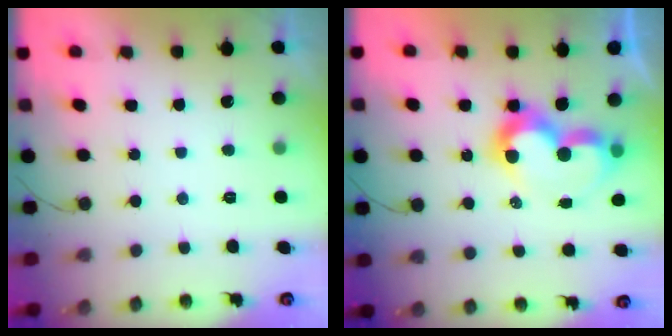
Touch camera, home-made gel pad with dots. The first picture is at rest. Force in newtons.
{"total": 10.7, "press": 10.7, "slide": 1.1}